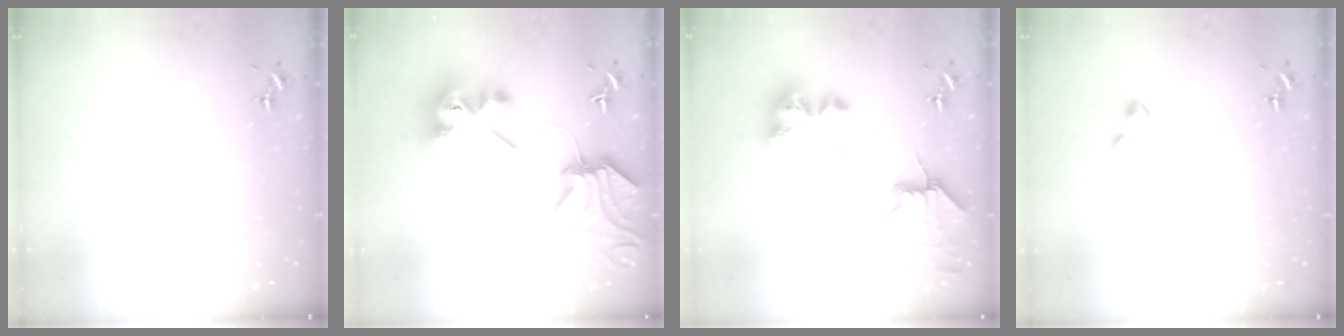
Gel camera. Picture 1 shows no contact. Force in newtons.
{"total": 12.7, "press": 12.7, "slide": 1.3}
{"total": 7.4, "press": 7.4, "slide": 0.6}
{"total": 2.5, "press": 2.5, "slide": 0.3}